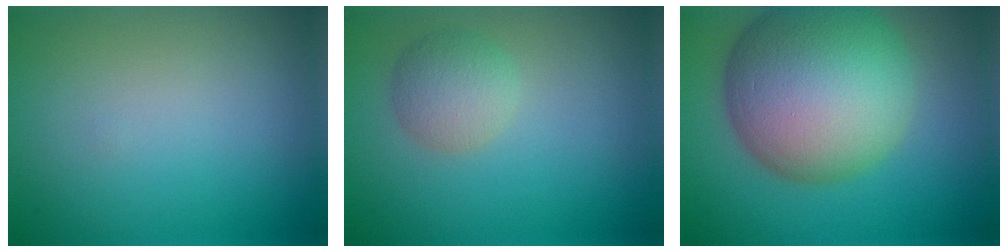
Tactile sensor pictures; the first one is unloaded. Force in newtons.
{"total": 3.0, "press": 3.0, "slide": 0.0}
{"total": 15.5, "press": 15.5, "slide": 0.3}